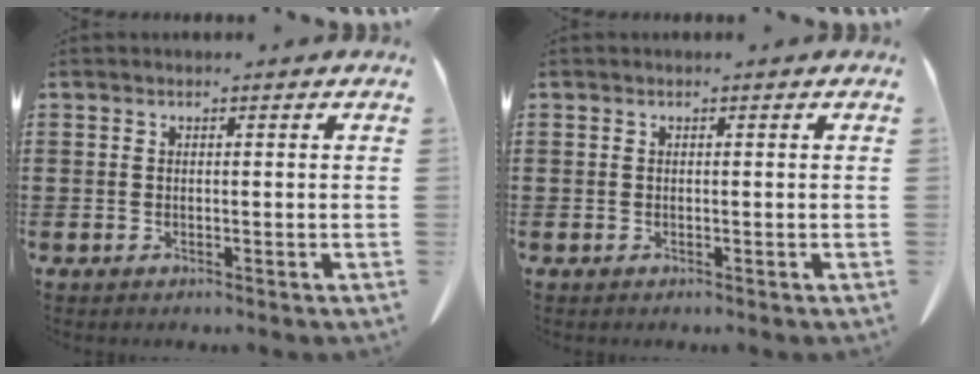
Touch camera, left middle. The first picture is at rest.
{"total": 0.0}